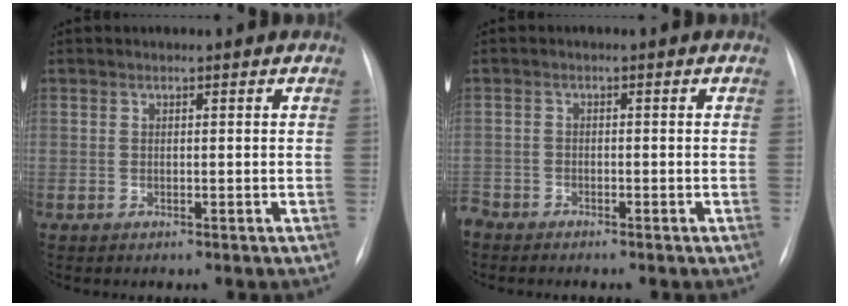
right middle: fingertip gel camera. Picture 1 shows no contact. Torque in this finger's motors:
{"motor_torque": [0.03, -0.04, 0.04, 0.01]}